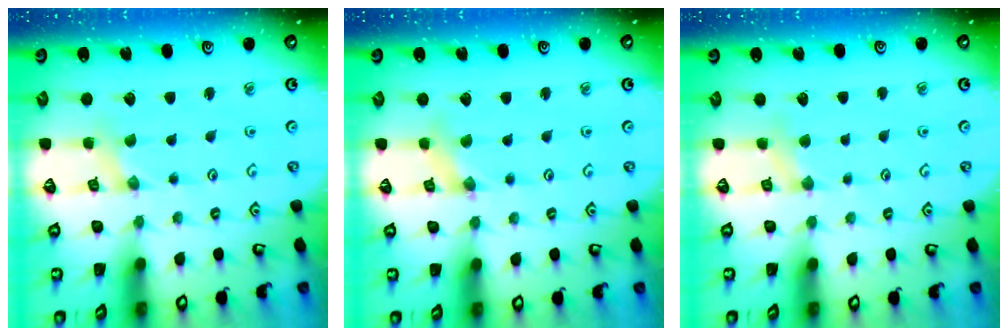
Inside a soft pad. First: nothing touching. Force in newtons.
{"total": 0.9, "press": 0.9, "slide": 0.2}
{"total": 3.9, "press": 3.8, "slide": 0.5}